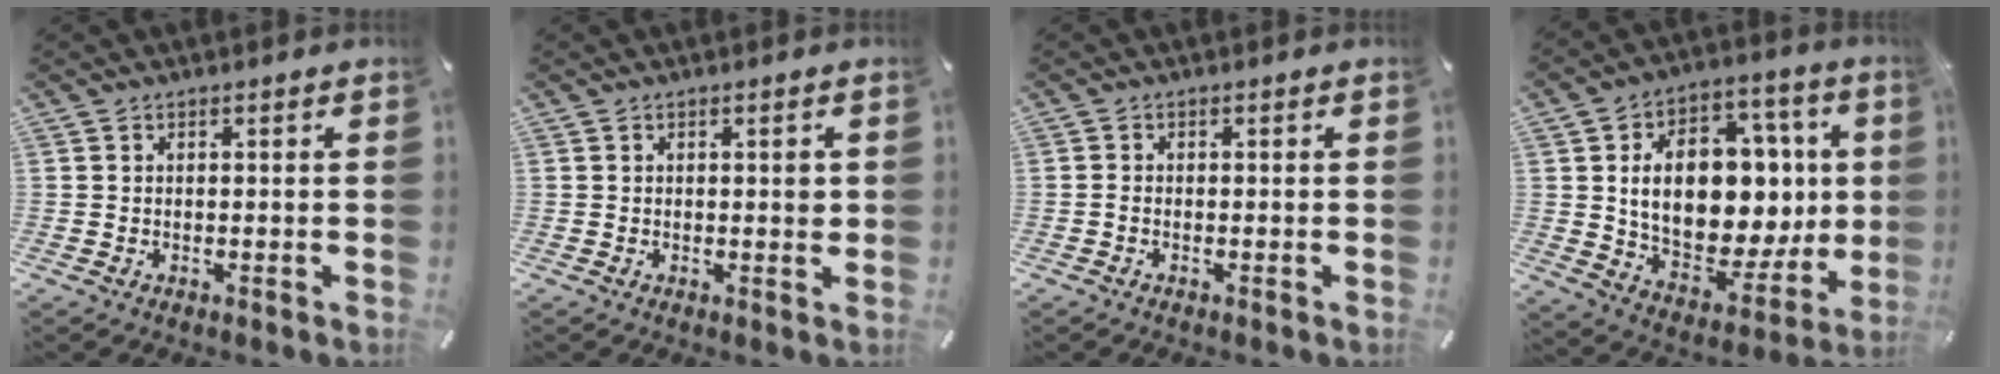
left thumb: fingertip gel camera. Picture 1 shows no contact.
{"total": 1.6, "force": [0.3, 0.7, 1.4], "torque": [-0.012, -0.003, 0.000]}
{"total": 0.7, "force": [-0.4, 0.3, 0.5], "torque": [-0.011, -0.002, -0.008]}
{"total": 20.1, "force": [2.7, 13.8, 14.4], "torque": [-0.239, -0.028, 0.054]}